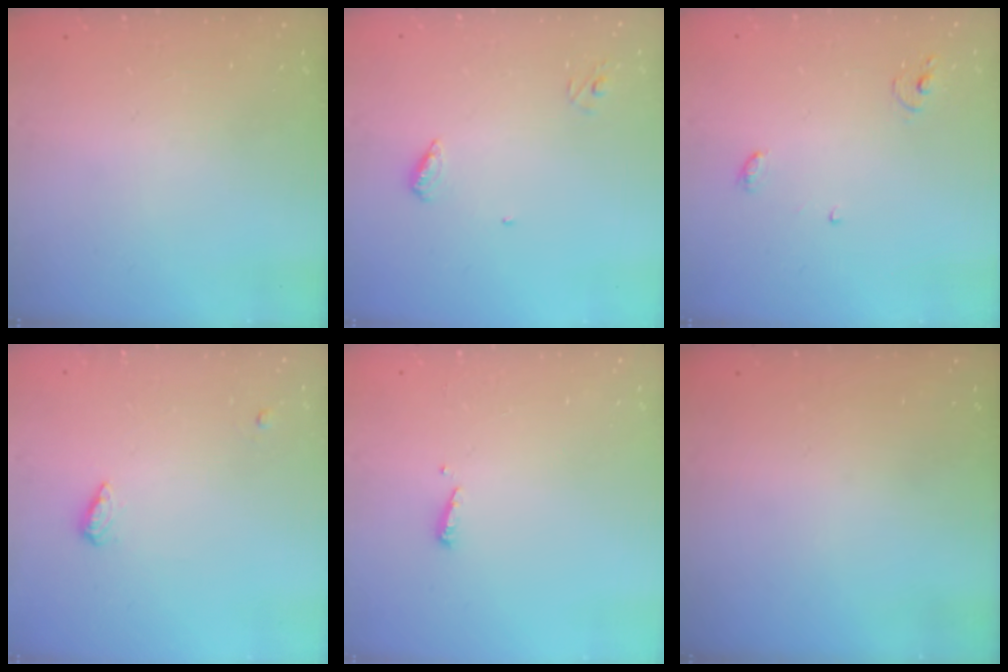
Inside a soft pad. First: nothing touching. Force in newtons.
{"total": 5.3, "press": 5.3, "slide": 0.6}
{"total": 4.2, "press": 4.2, "slide": 0.2}
{"total": 5.2, "press": 5.1, "slide": 1.0}
{"total": 3.7, "press": 3.6, "slide": 0.6}
{"total": 0.0}